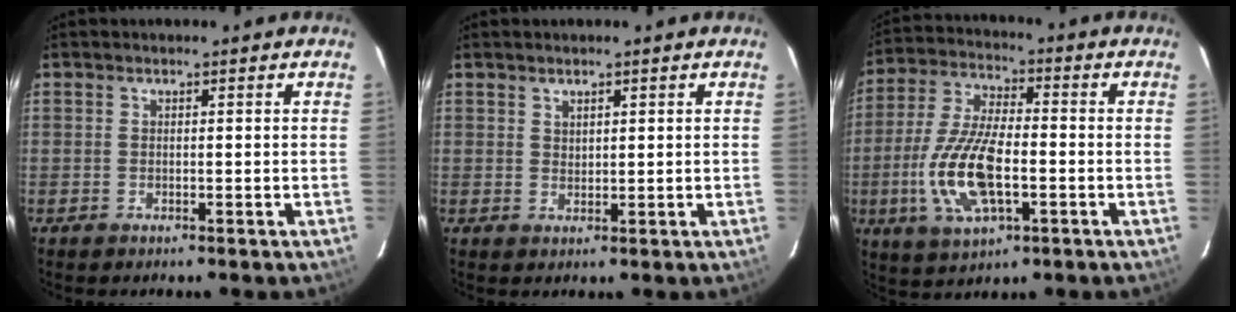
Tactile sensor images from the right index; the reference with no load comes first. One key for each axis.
{"total": 1.5, "fx": 1.1, "fy": 0.8, "fz": 0.6, "tx": -0.007, "ty": 0.002, "tz": 0.021}
{"total": 14.8, "fx": -3.7, "fy": 6.1, "fz": 13.0, "tx": -0.278, "ty": -0.004, "tz": -0.068}